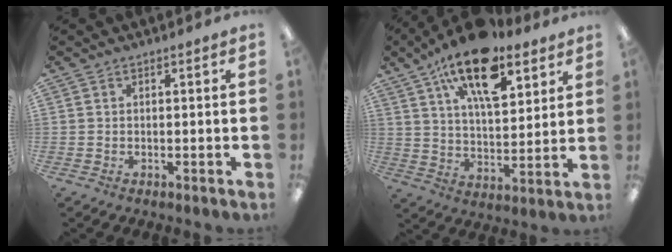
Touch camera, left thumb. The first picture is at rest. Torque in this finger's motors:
{"motor_torque": [1.36, 0.96, 1.73, -1.04, 0.31]}